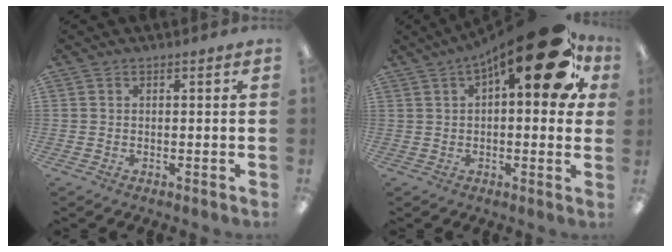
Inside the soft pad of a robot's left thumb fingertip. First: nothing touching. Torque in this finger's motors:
{"motor_torque": [0.02, 1.42, 1.35, -1.42, 0.16]}